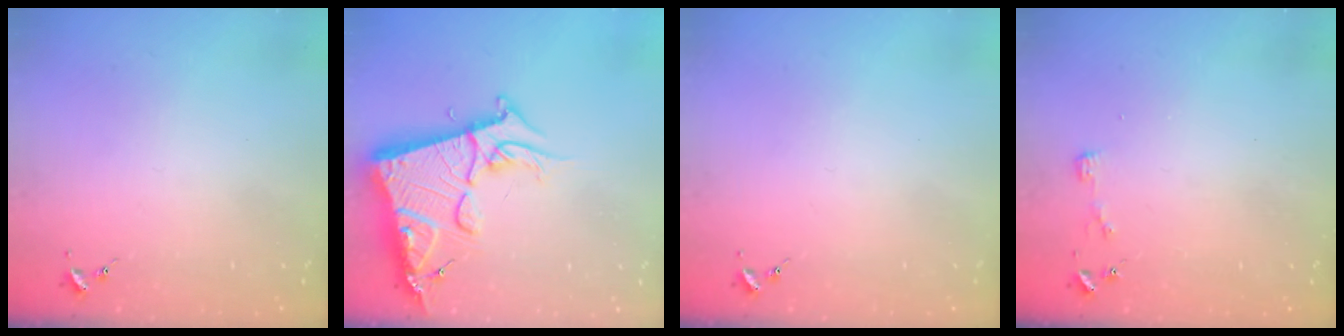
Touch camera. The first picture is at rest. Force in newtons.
{"total": 18.5, "press": 18.4, "slide": 1.8}
{"total": 0.0}
{"total": 3.3, "press": 3.3, "slide": 0.4}